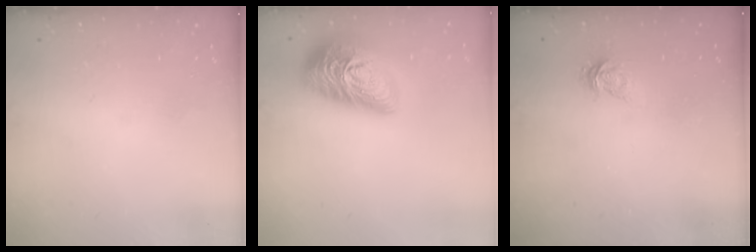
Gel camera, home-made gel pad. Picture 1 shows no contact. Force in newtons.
{"total": 21.3, "press": 21.2, "slide": 1.0}
{"total": 3.2, "press": 3.2, "slide": 0.3}